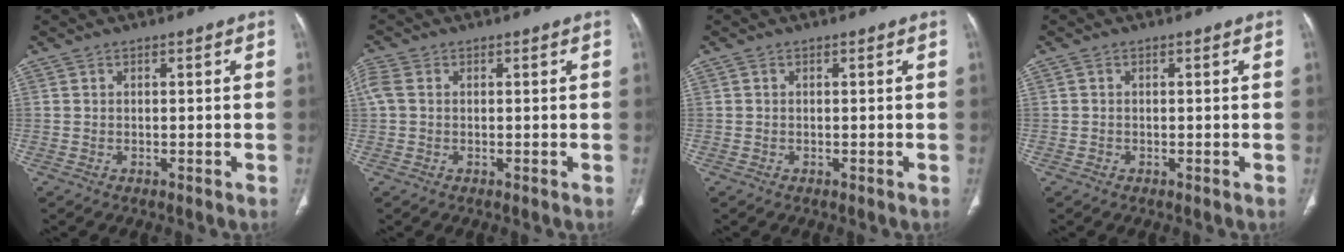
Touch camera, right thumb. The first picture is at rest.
{"total": 2.9, "force": [0.5, 2.1, 2.0], "torque": [-0.069, 0.015, 0.011]}
{"total": 0.0}
{"total": 0.5, "force": [-0.1, 0.5, 0.1], "torque": [-0.002, 0.002, -0.003]}